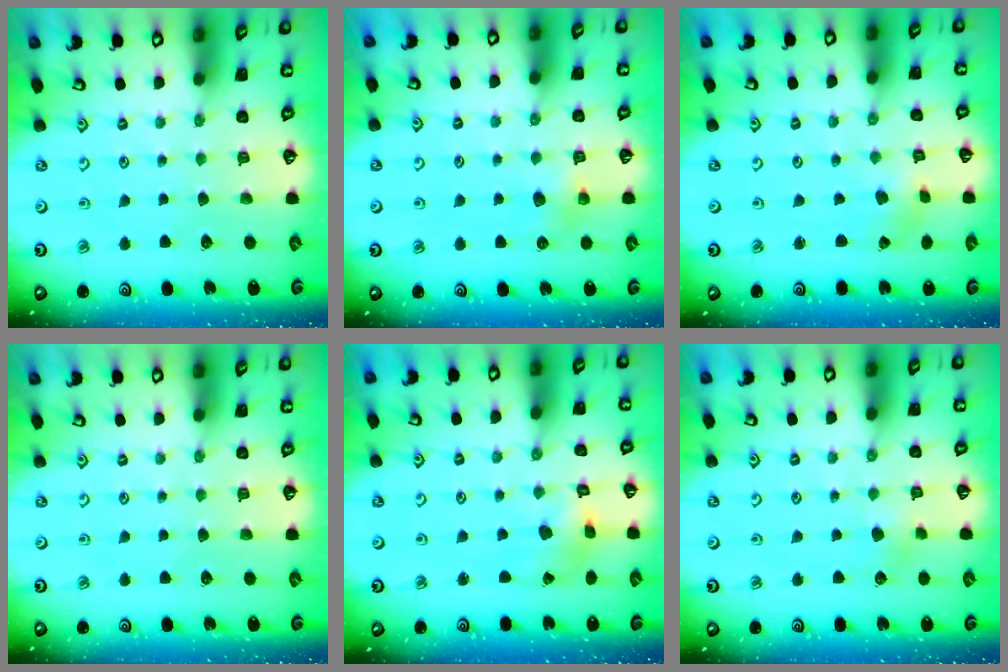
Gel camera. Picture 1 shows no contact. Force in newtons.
{"total": 5.2, "press": 5.2, "slide": 0.5}
{"total": 1.2, "press": 1.2, "slide": 0.2}
{"total": 0.0}
{"total": 5.2, "press": 5.1, "slide": 0.6}
{"total": 3.0, "press": 2.9, "slide": 0.5}